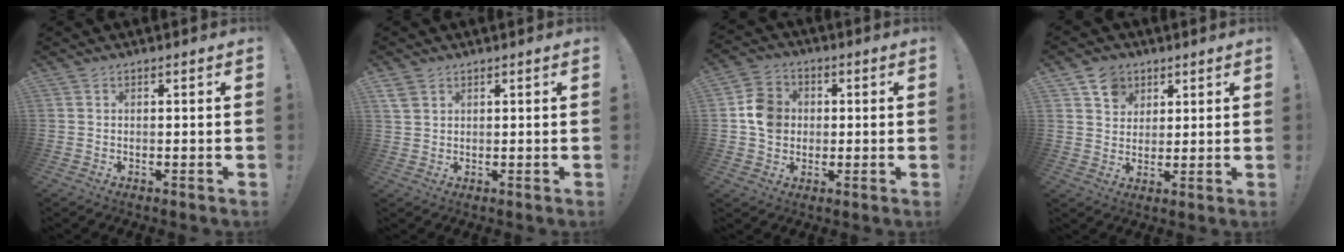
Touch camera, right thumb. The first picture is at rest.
{"total": 3.5, "force": [2.1, 2.3, 1.4], "torque": [-0.023, -0.008, 0.042]}
{"total": 9.3, "force": [0.4, 8.3, 4.1], "torque": [-0.059, 0.014, 0.012]}
{"total": 7.2, "force": [4.0, 5.7, 1.7], "torque": [-0.025, -0.020, 0.076]}